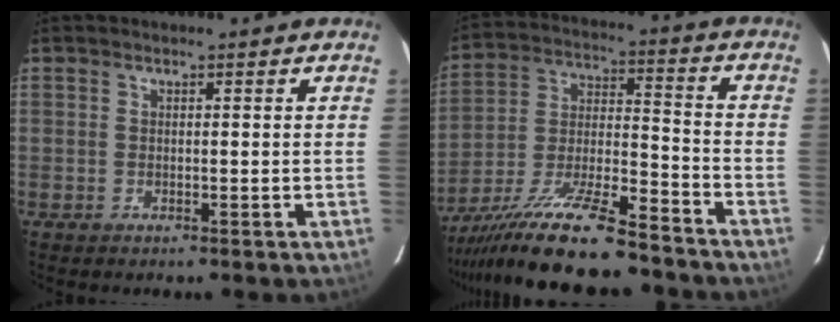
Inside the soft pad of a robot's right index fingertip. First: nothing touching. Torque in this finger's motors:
{"motor_torque": [0.89, -1.25, 0.74, 0.21]}